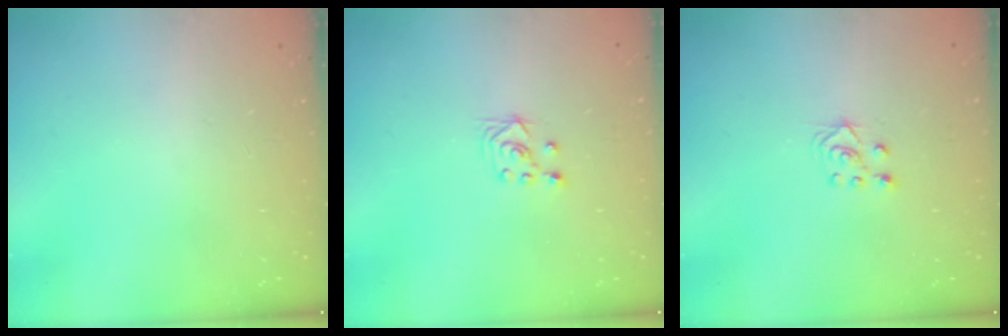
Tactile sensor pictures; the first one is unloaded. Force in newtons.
{"total": 2.8, "press": 2.6, "slide": 1.1}
{"total": 4.1, "press": 4.1, "slide": 0.7}